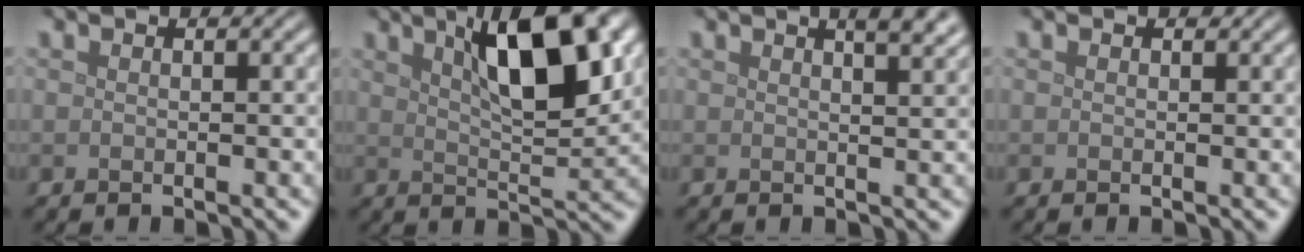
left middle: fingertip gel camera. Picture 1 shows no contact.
{"total": 9.1, "force": [4.0, 2.7, 7.7], "torque": [-0.111, 0.012, 0.063]}
{"total": 4.4, "force": [2.8, 1.7, 3.0], "torque": [-0.011, 0.021, 0.010]}
{"total": 0.0}